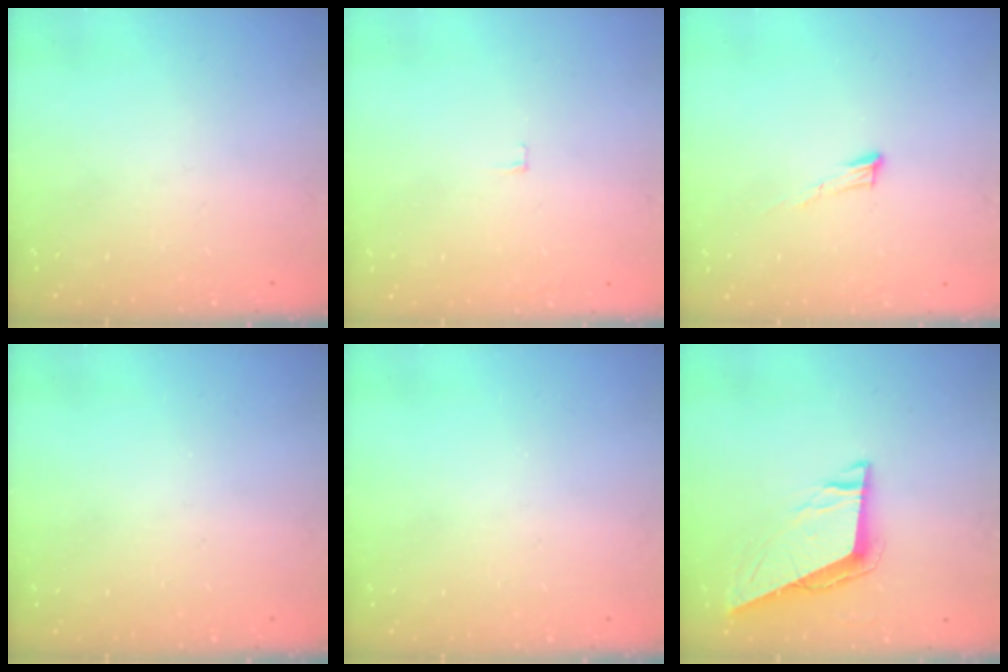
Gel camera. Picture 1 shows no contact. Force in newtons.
{"total": 3.4, "press": 3.4, "slide": 0.3}
{"total": 5.7, "press": 5.7, "slide": 0.3}
{"total": 0.0}
{"total": 0.0}
{"total": 7.5, "press": 7.5, "slide": 0.3}